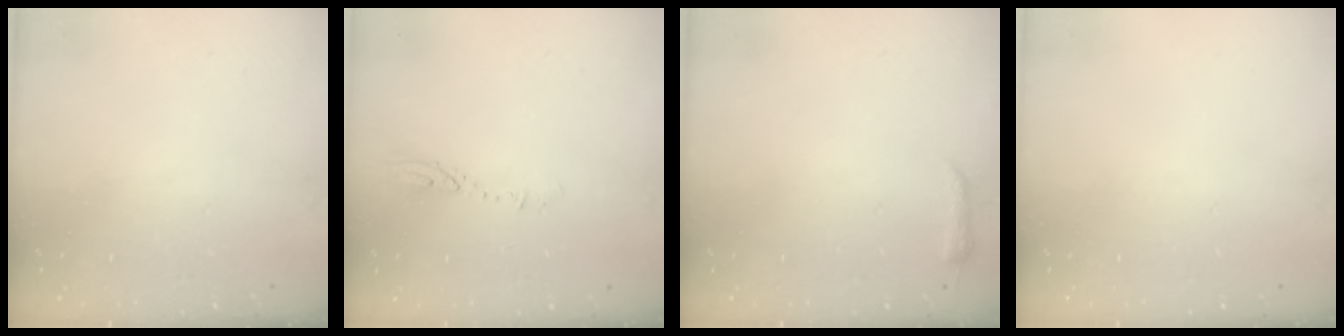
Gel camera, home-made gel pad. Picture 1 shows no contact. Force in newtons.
{"total": 3.5, "press": 3.4, "slide": 0.3}
{"total": 3.7, "press": 3.7, "slide": 0.7}
{"total": 0.0}